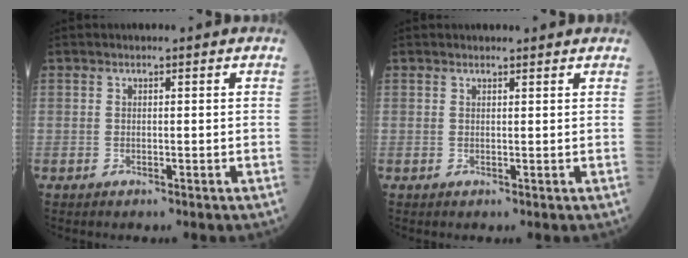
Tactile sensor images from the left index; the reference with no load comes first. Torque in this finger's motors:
{"motor_torque": [0.43, -1.30, -0.34, 0.00]}